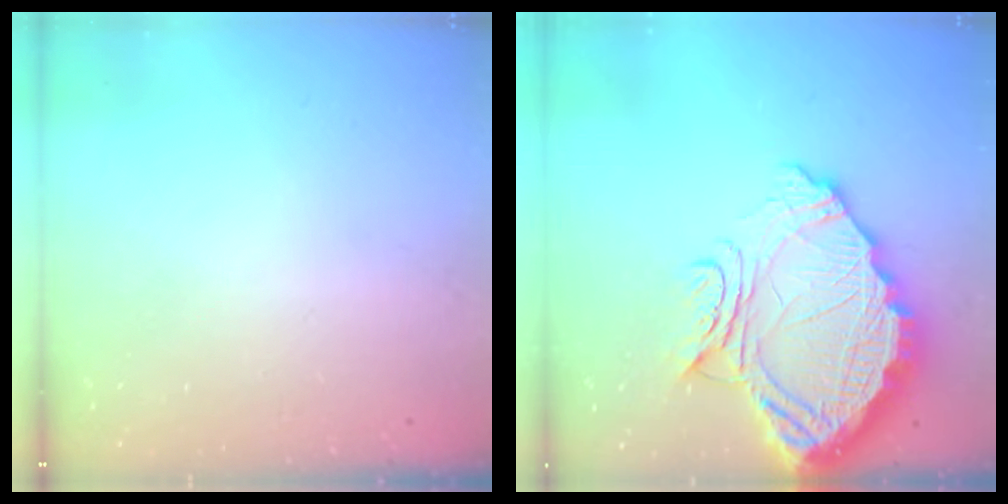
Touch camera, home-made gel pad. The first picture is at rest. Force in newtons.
{"total": 20.2, "press": 20.1, "slide": 1.8}